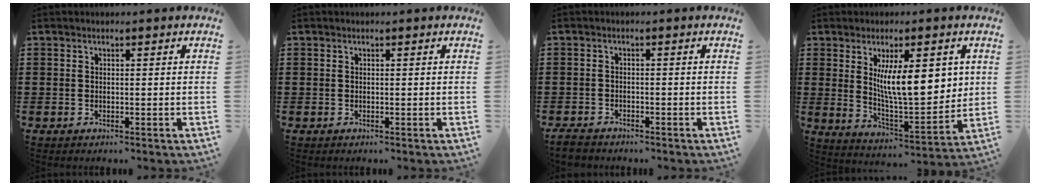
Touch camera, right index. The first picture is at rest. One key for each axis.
{"total": 0.0}
{"total": 1.7, "fx": -1.6, "fy": 0.4, "fz": 0.4, "tx": -0.019, "ty": -0.002, "tz": -0.035}
{"total": 12.2, "fx": 3.3, "fy": 4.0, "fz": 11.0, "tx": -0.179, "ty": -0.006, "tz": 0.053}